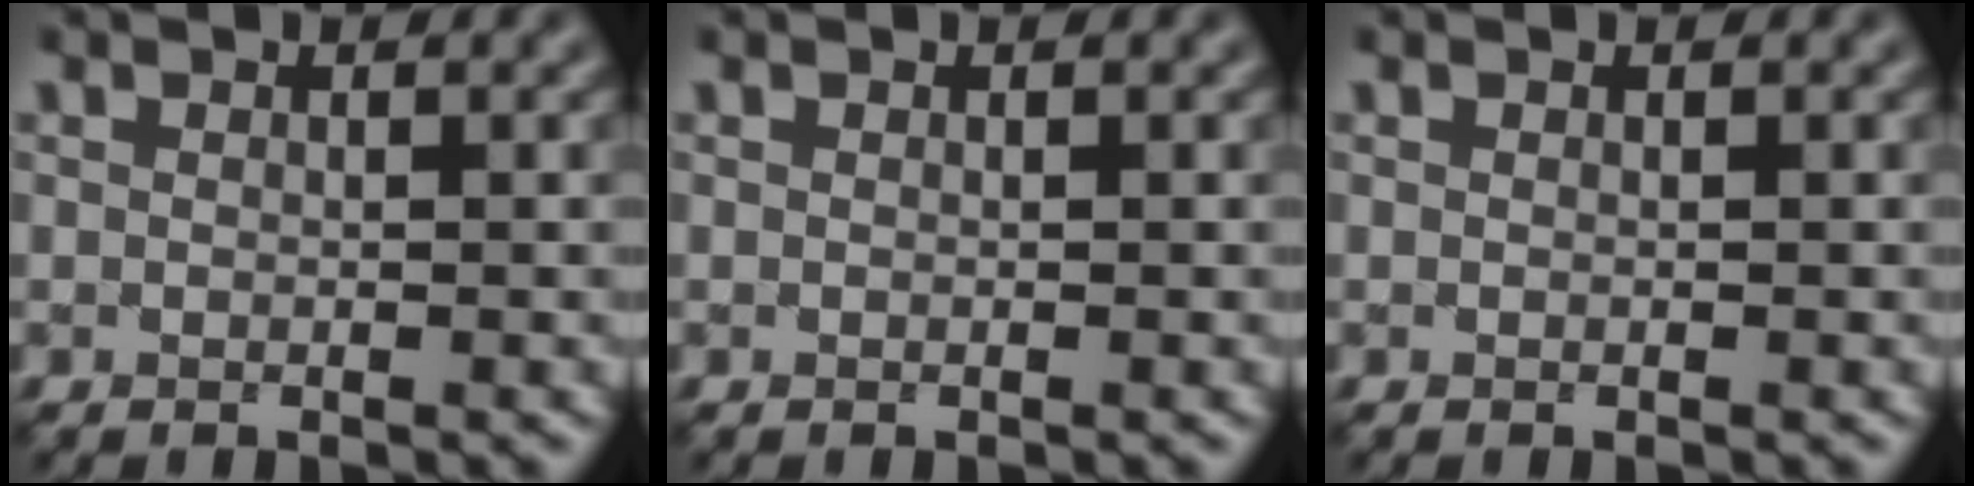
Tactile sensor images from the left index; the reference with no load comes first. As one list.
[{"total": 0.0}, {"total": 0.0}]